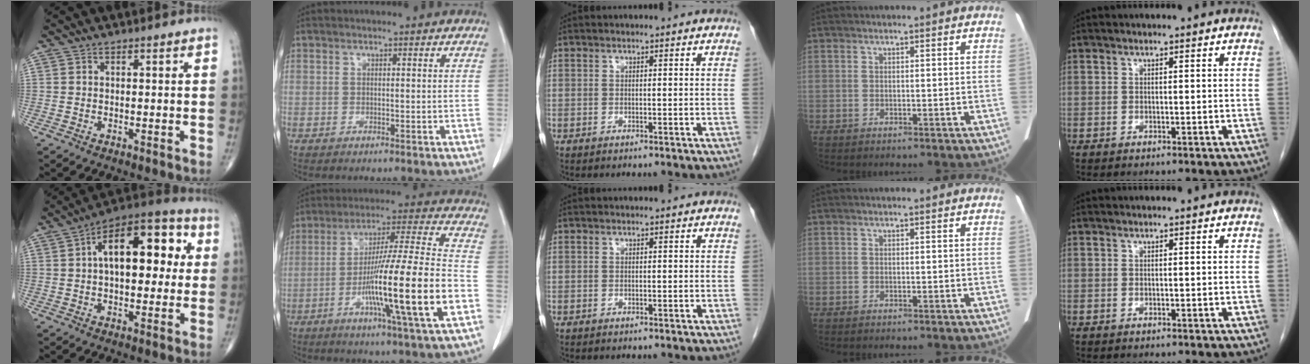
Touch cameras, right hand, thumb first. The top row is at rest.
{"thumb": {"total": 18.2, "force": [3.3, 9.4, 15.1], "torque": [-0.194, 0.033, 0.040]}, "index": {"total": 19.1, "force": [-6.1, -0.7, 18.1], "torque": [-0.308, -0.011, -0.107]}}